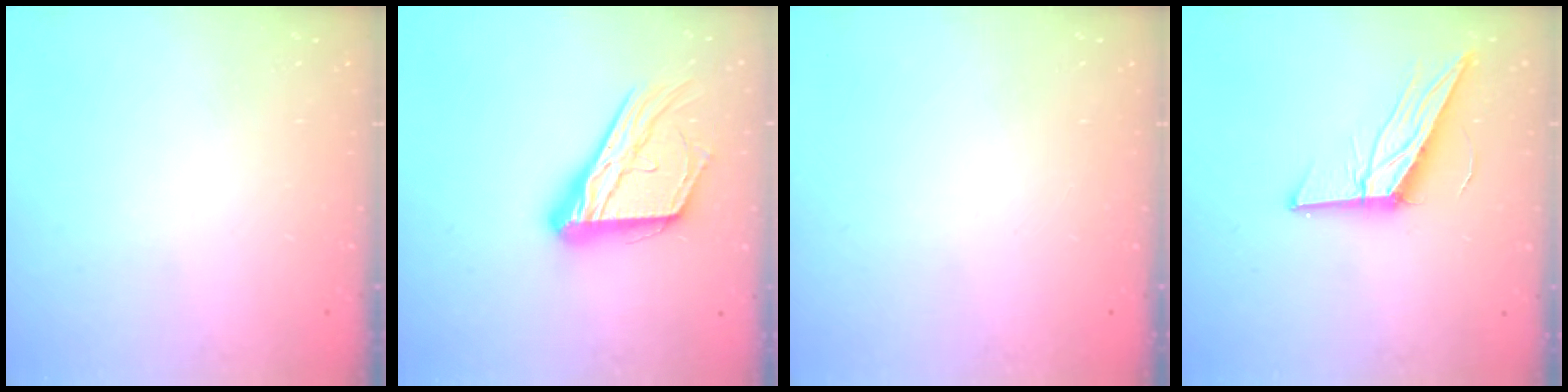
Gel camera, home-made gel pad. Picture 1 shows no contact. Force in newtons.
{"total": 17.9, "press": 17.8, "slide": 1.5}
{"total": 0.0}
{"total": 13.3, "press": 13.3, "slide": 0.7}